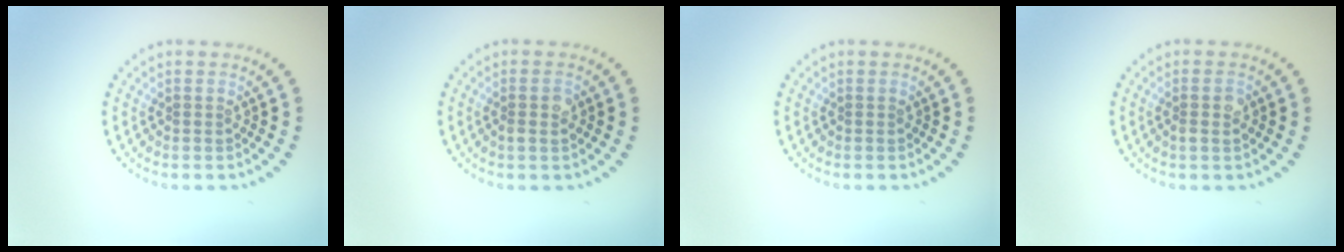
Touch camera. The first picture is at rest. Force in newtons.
{"total": 1.6, "press": 1.6, "slide": 0.4}
{"total": 0.0}
{"total": 1.6, "press": 1.6, "slide": 0.4}